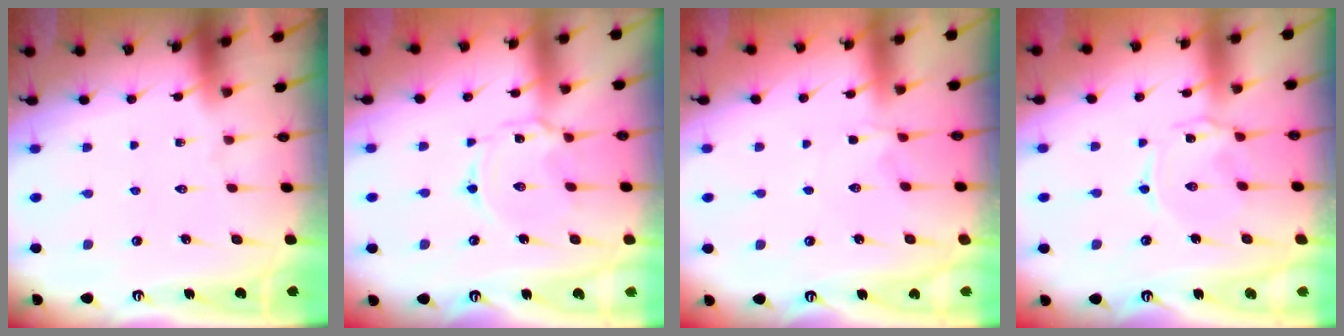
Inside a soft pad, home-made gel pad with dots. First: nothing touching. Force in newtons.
{"total": 3.2, "press": 3.2, "slide": 0.3}
{"total": 1.7, "press": 1.6, "slide": 0.5}
{"total": 1.1, "press": 1.0, "slide": 0.3}